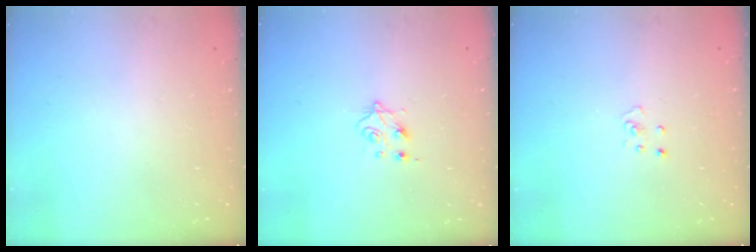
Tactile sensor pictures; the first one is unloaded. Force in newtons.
{"total": 6.8, "press": 6.8, "slide": 0.6}
{"total": 2.8, "press": 2.7, "slide": 0.3}